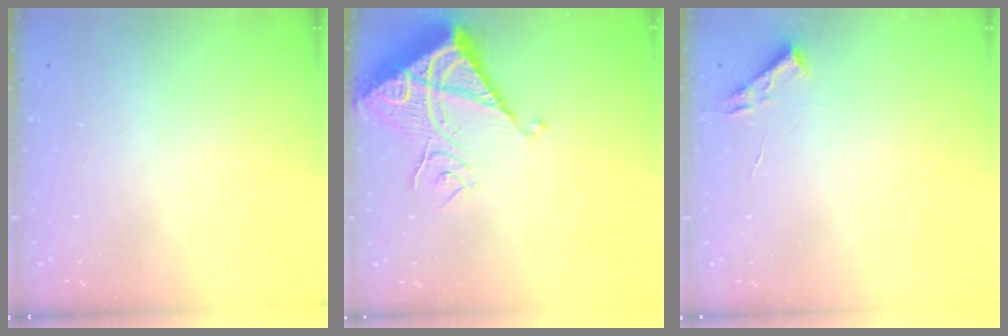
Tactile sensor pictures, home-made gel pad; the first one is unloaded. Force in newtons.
{"total": 13.1, "press": 13.0, "slide": 1.5}
{"total": 2.7, "press": 2.7, "slide": 0.4}